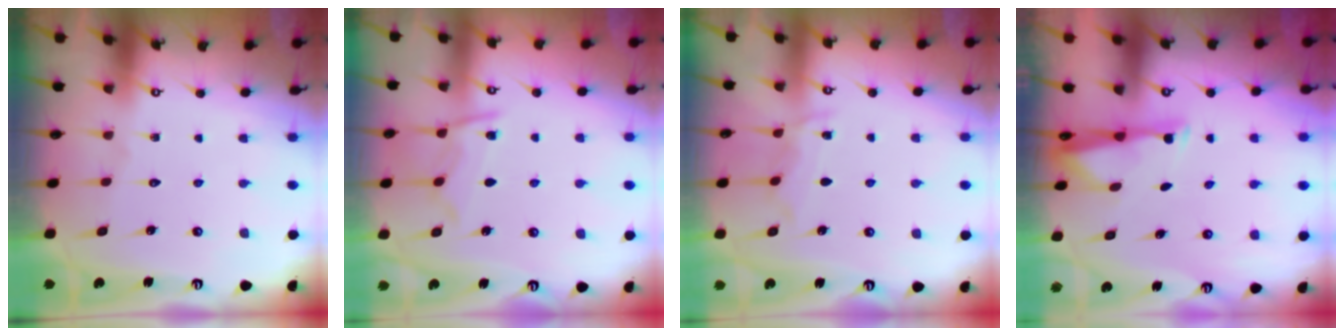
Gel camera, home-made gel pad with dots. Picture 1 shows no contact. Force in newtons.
{"total": 8.9, "press": 8.9, "slide": 1.0}
{"total": 6.4, "press": 6.3, "slide": 0.7}
{"total": 2.9, "press": 2.9, "slide": 0.6}